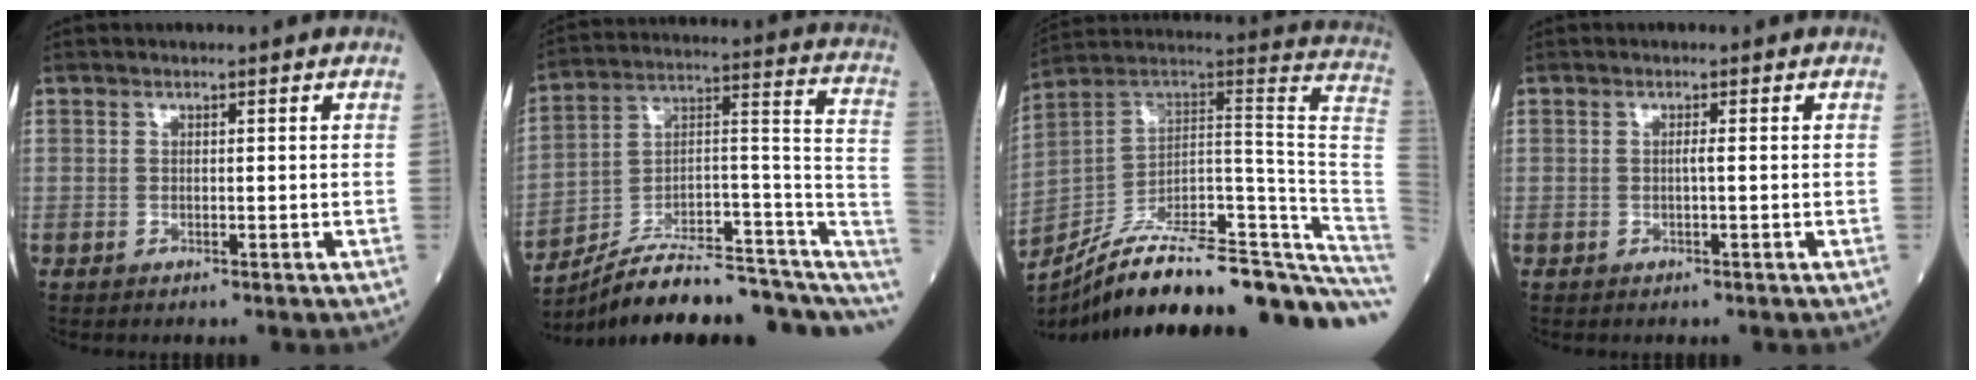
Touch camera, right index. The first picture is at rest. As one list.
[{"total": 20.9, "force": [-15.4, 5.6, 13.0], "torque": [-0.138, 0.057, -0.231]}, {"total": 31.5, "force": [-24.3, 4.0, 19.7], "torque": [-0.186, 0.019, -0.343]}, {"total": 0.6, "force": [-0.1, -0.1, 0.6], "torque": [-0.008, 0.000, -0.003]}]